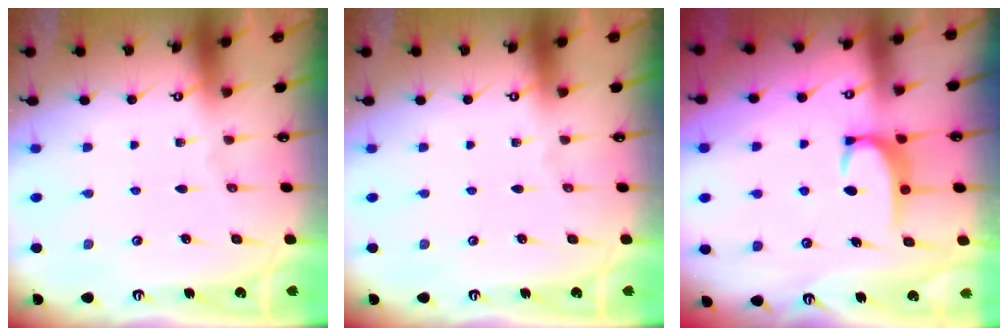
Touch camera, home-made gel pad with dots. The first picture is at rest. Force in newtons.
{"total": 0.0}
{"total": 3.4, "press": 3.3, "slide": 0.4}